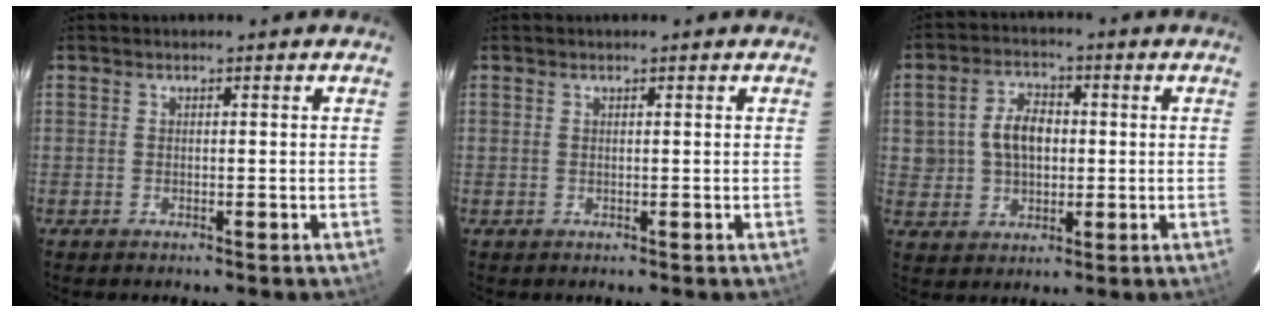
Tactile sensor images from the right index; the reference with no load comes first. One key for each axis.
{"total": 0.0}
{"total": 7.7, "fx": 0.7, "fy": 5.8, "fz": 4.9, "tx": -0.097, "ty": 0.020, "tz": 0.021}